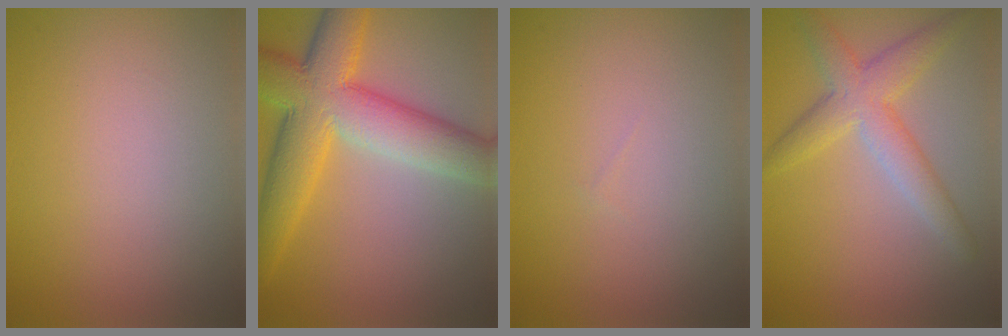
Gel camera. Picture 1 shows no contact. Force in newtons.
{"total": 10.5, "press": 10.5, "slide": 0.3}
{"total": 0.0}
{"total": 4.3, "press": 4.3, "slide": 0.1}